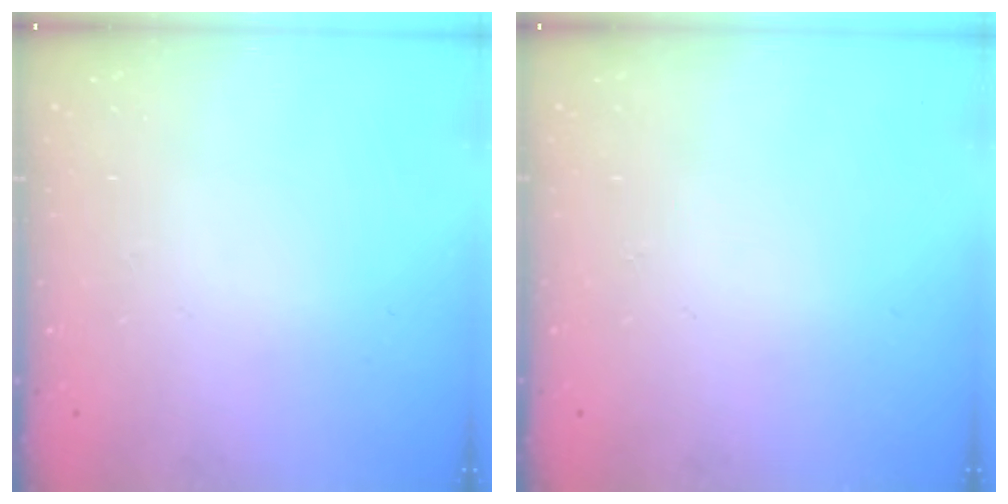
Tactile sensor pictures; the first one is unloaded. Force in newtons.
{"total": 0.0}